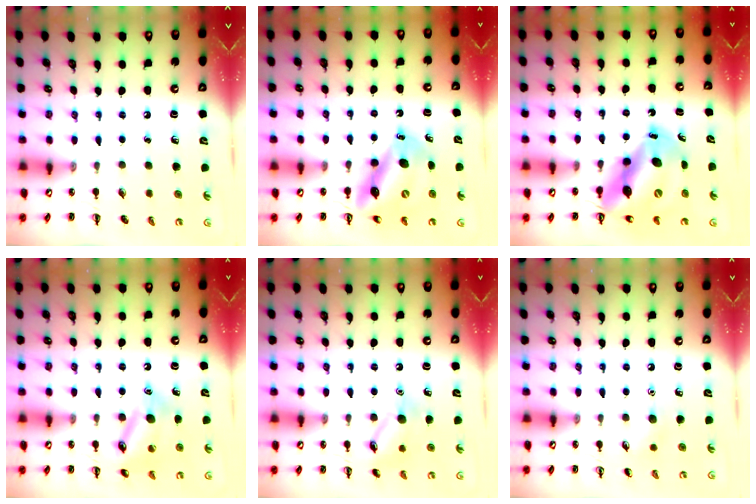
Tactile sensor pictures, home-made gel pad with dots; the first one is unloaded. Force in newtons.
{"total": 12.9, "press": 12.3, "slide": 4.0}
{"total": 13.2, "press": 12.6, "slide": 3.8}
{"total": 13.9, "press": 13.8, "slide": 1.3}
{"total": 10.6, "press": 10.6, "slide": 0.4}
{"total": 5.2, "press": 4.9, "slide": 1.6}